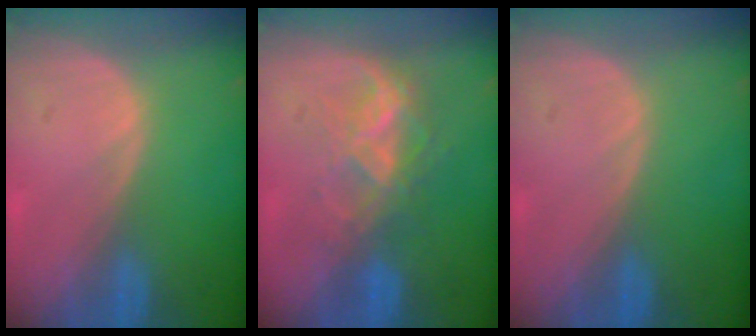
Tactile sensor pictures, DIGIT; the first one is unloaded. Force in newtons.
{"total": 6.9, "press": 6.0, "slide": 3.5}
{"total": 0.0}